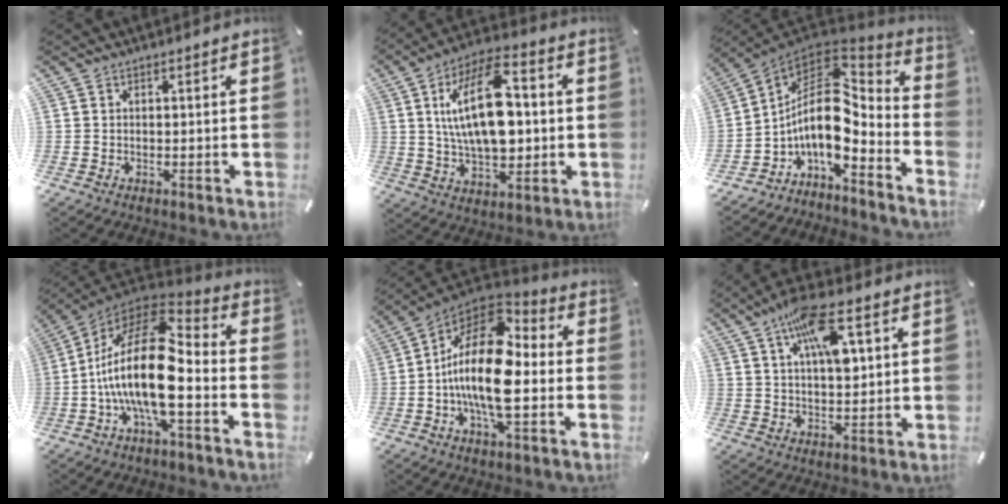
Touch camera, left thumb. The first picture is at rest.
{"total": 20.0, "force": [2.4, 10.8, 16.6], "torque": [-0.323, 0.001, 0.036]}
{"total": 13.2, "force": [-0.7, 6.8, 11.3], "torque": [-0.225, -0.033, -0.021]}
{"total": 22.5, "force": [-3.4, 9.3, 20.2], "torque": [-0.429, 0.002, -0.065]}
{"total": 20.5, "force": [-1.4, 9.5, 18.1], "torque": [-0.360, -0.008, -0.029]}
{"total": 13.4, "force": [5.0, 5.5, 11.2], "torque": [-0.184, -0.002, 0.086]}